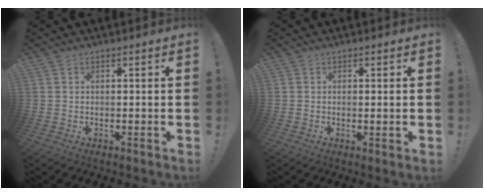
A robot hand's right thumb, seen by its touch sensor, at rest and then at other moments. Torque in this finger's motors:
{"motor_torque": [0.04, 0.07, -0.39, 0.01, 0.00]}